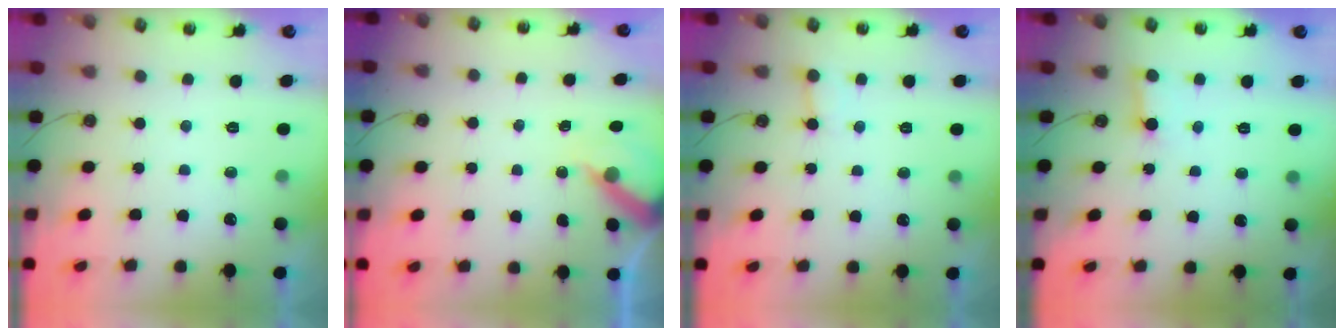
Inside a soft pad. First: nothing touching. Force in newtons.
{"total": 6.7, "press": 6.6, "slide": 0.6}
{"total": 4.9, "press": 4.9, "slide": 0.3}
{"total": 2.7, "press": 2.7, "slide": 0.1}